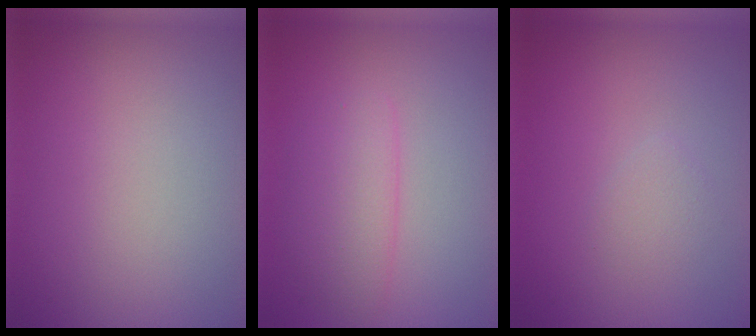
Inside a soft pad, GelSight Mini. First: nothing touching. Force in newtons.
{"total": 2.8, "press": 2.8, "slide": 0.1}
{"total": 0.9, "press": 0.9, "slide": 0.1}